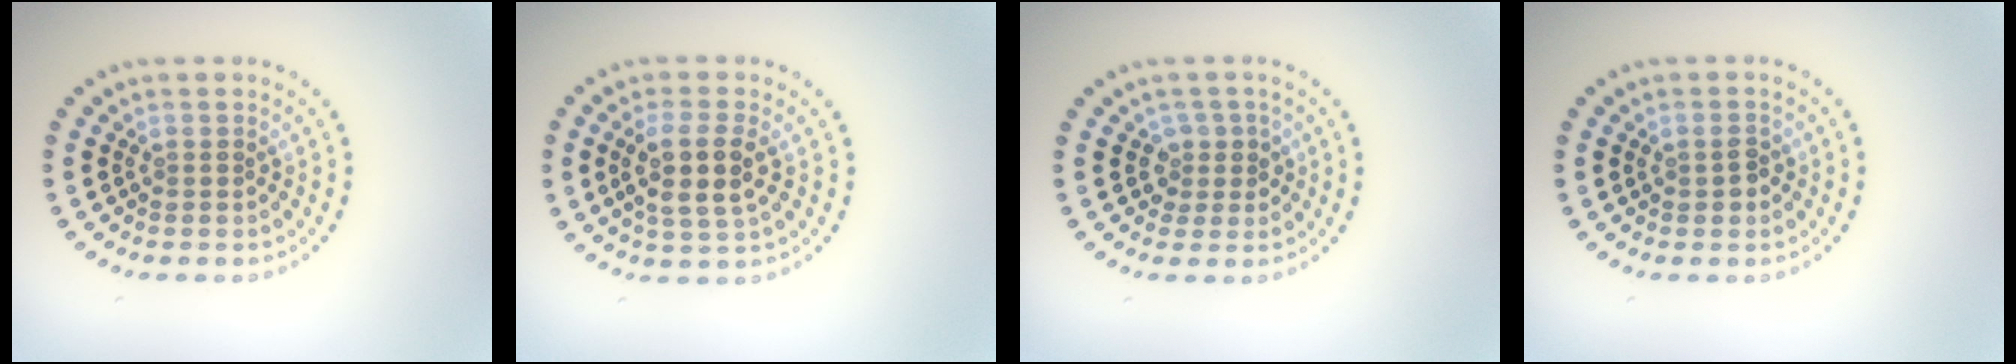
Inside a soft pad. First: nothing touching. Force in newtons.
{"total": 3.7, "press": 3.5, "slide": 1.3}
{"total": 1.9, "press": 1.5, "slide": 1.2}
{"total": 1.3, "press": 1.3, "slide": 0.1}